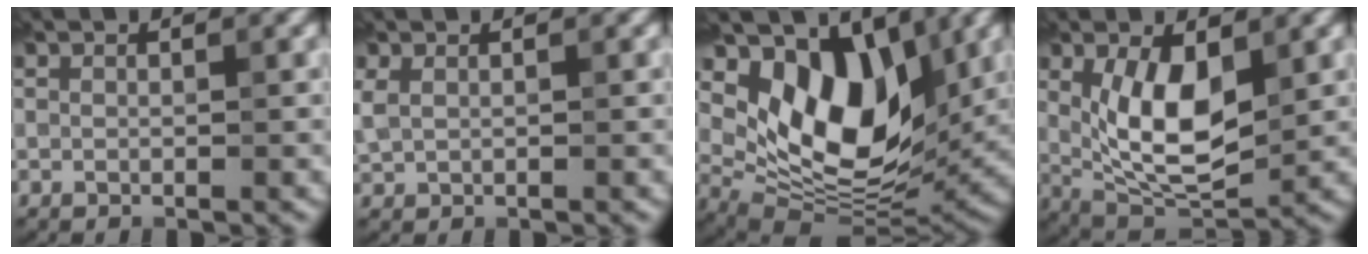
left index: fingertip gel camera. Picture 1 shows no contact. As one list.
[{"total": 1.6, "force": [0.5, 1.2, 1.1], "torque": [-0.028, 0.002, 0.012]}, {"total": 11.1, "force": [4.4, 6.6, 7.8], "torque": [-0.125, -0.016, 0.083]}, {"total": 7.4, "force": [1.1, 3.4, 6.4], "torque": [-0.122, -0.011, 0.022]}]